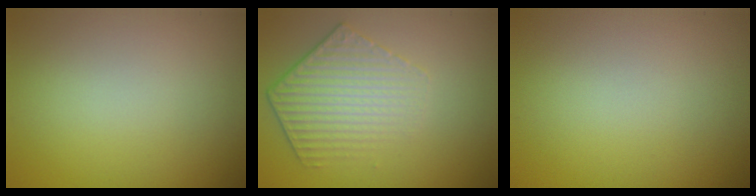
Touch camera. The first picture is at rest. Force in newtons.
{"total": 4.3, "press": 3.2, "slide": 2.9}
{"total": 0.0}